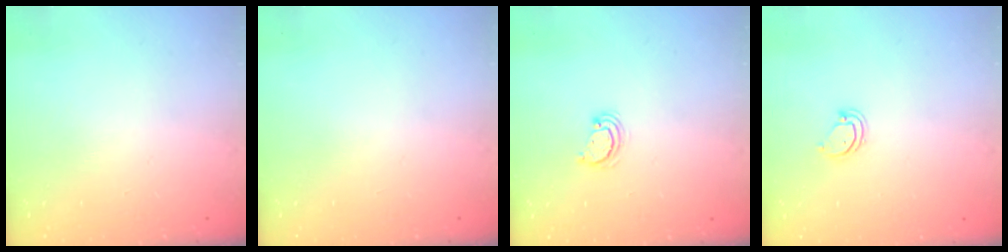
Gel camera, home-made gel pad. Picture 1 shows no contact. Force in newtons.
{"total": 0.0}
{"total": 3.0, "press": 3.0, "slide": 0.2}
{"total": 3.6, "press": 3.6, "slide": 0.2}